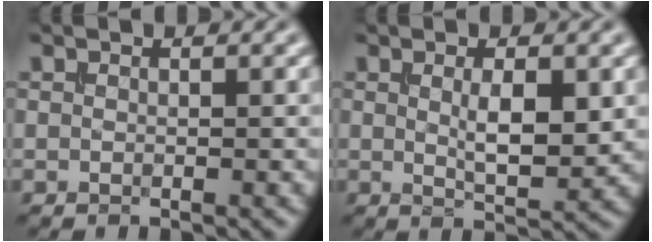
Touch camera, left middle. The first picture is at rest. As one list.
[{"total": 3.4, "force": [0.4, 1.0, 3.2], "torque": [-0.062, -0.005, 0.013]}]